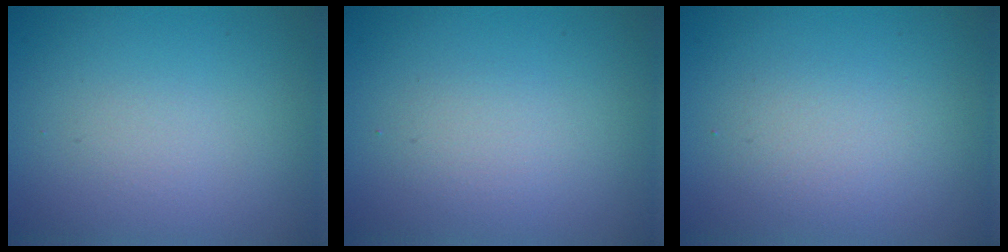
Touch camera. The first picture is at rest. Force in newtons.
{"total": 1.5, "press": 1.5, "slide": 0.1}
{"total": 1.8, "press": 1.8, "slide": 0.1}